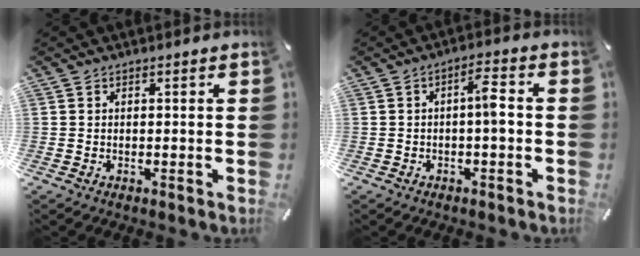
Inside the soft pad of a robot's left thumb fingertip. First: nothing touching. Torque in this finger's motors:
{"motor_torque": [-0.02, 0.56, 0.28, -0.23, 0.00]}